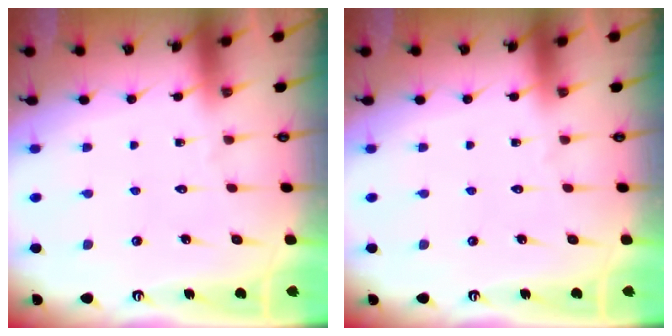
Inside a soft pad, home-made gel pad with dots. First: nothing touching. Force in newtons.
{"total": 0.0}